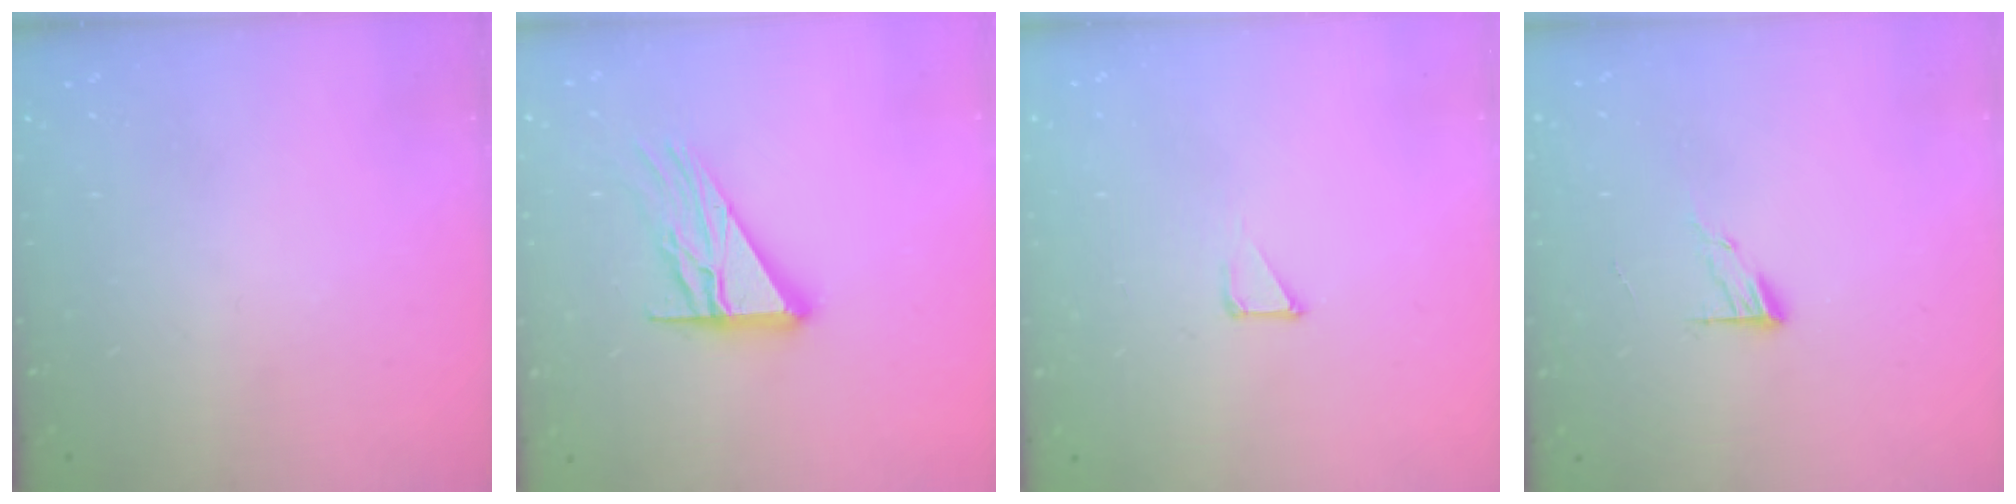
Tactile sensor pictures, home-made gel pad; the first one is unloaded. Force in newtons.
{"total": 13.6, "press": 13.5, "slide": 1.3}
{"total": 1.3, "press": 1.3, "slide": 0.0}
{"total": 7.9, "press": 7.9, "slide": 0.7}